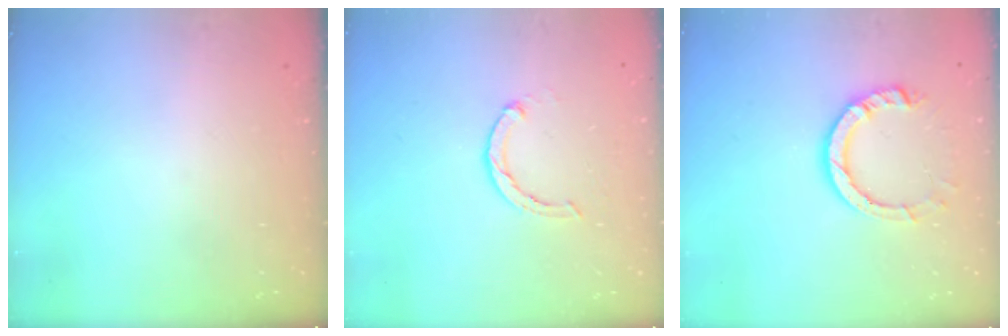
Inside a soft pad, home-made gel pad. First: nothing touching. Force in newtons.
{"total": 2.4, "press": 2.4, "slide": 0.4}
{"total": 9.7, "press": 9.7, "slide": 1.1}